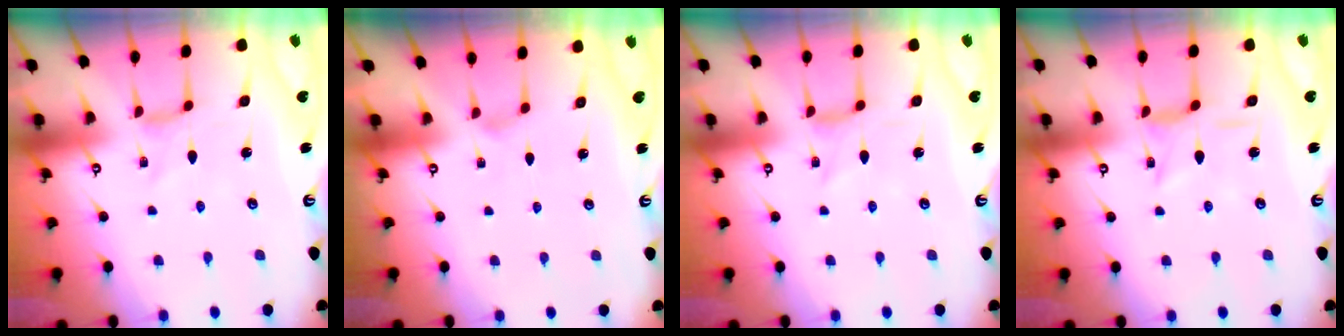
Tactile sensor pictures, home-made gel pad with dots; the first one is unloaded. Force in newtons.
{"total": 0.0}
{"total": 0.0}
{"total": 2.9, "press": 2.9, "slide": 0.2}